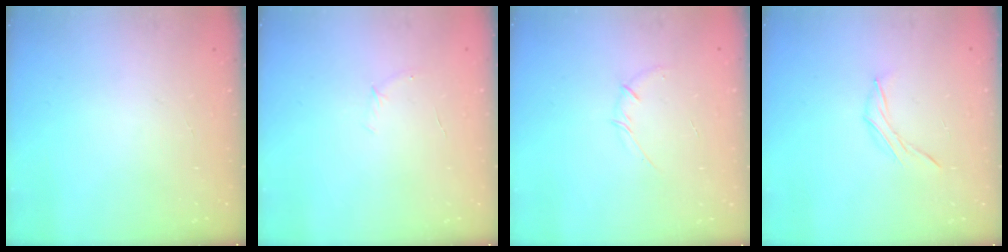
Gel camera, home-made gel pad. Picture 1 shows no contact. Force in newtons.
{"total": 3.3, "press": 3.2, "slide": 1.0}
{"total": 4.0, "press": 3.8, "slide": 1.1}
{"total": 5.5, "press": 5.4, "slide": 1.2}